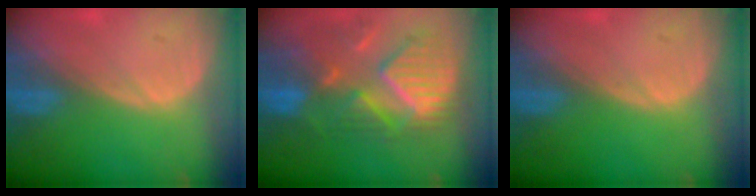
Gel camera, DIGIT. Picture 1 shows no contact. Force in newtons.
{"total": 11.4, "press": 10.1, "slide": 5.2}
{"total": 0.0}